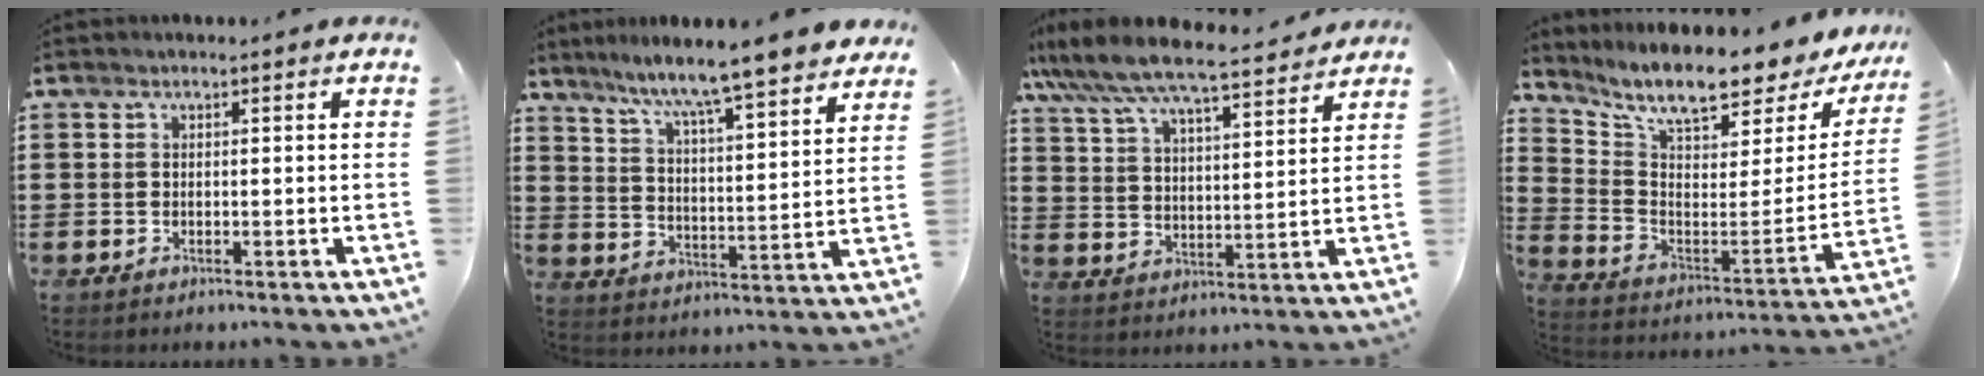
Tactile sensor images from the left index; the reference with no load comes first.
{"total": 7.2, "force": [6.5, -0.7, 2.8], "torque": [-0.075, -0.053, 0.103]}
{"total": 6.8, "force": [6.3, 0.4, 2.5], "torque": [-0.077, -0.039, 0.106]}
{"total": 9.3, "force": [7.8, 1.2, 4.9], "torque": [-0.115, -0.070, 0.127]}